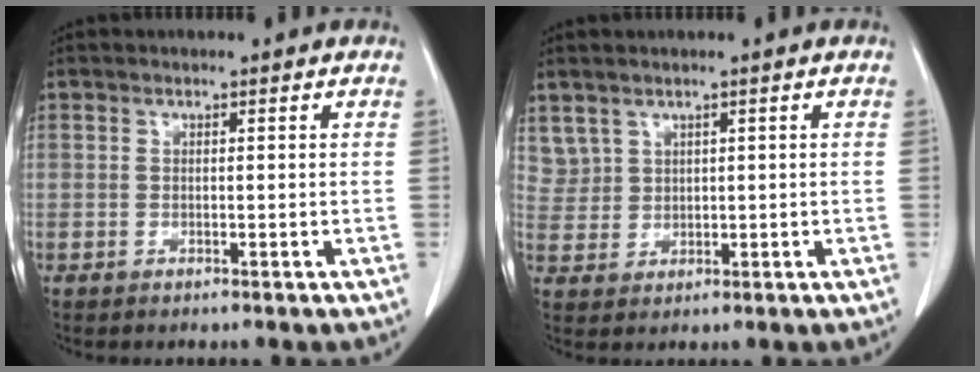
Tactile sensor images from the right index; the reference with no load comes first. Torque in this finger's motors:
{"motor_torque": [-0.44, 0.41, -0.12, -0.03]}